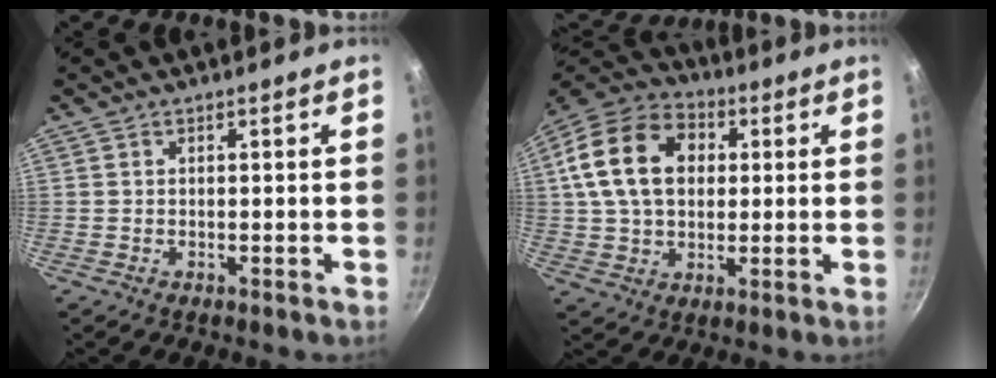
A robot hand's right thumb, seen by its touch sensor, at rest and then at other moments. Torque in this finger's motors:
{"motor_torque": [-0.32, 2.58, 1.59, 0.16, 0.56]}